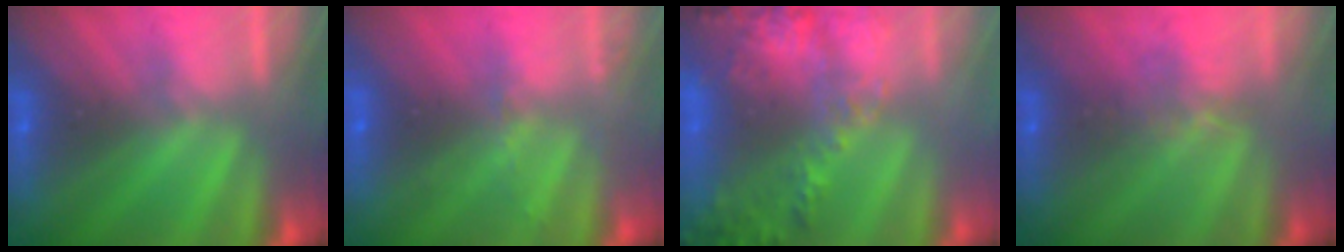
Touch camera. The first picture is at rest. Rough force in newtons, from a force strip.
{"total": 2.0}
{"total": 8.7}
{"total": 3.9}